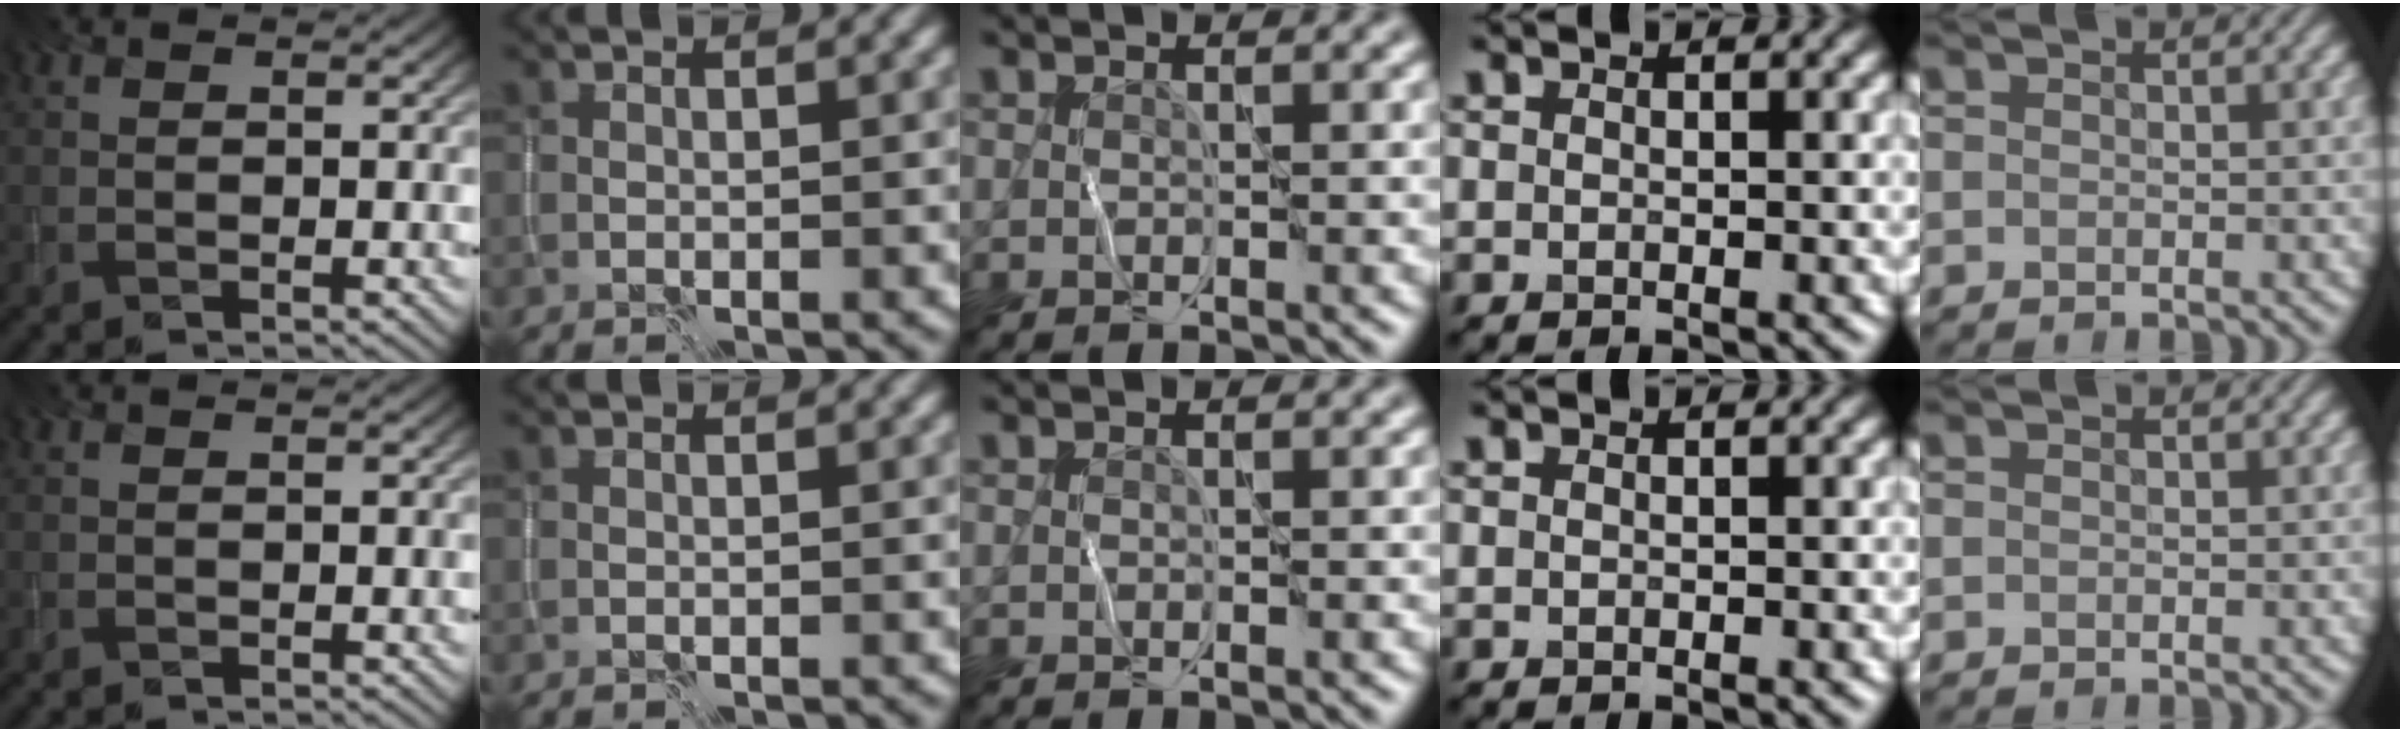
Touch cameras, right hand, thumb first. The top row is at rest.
{}